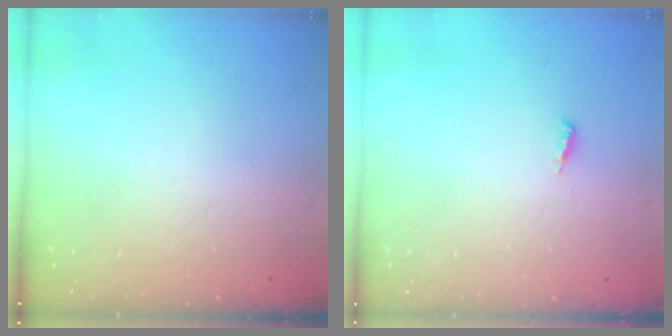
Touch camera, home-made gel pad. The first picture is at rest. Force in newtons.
{"total": 3.9, "press": 3.9, "slide": 0.4}